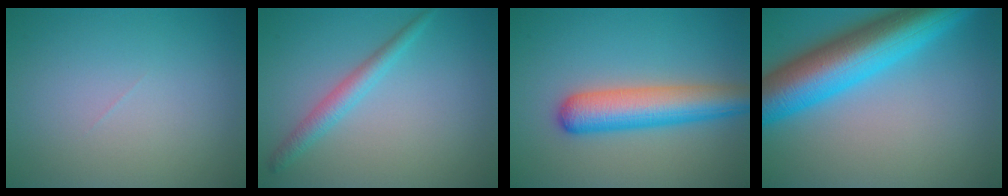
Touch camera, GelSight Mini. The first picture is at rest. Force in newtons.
{"total": 2.2, "press": 2.2, "slide": 0.1}
{"total": 6.2, "press": 6.2, "slide": 0.3}
{"total": 11.4, "press": 11.4, "slide": 0.5}